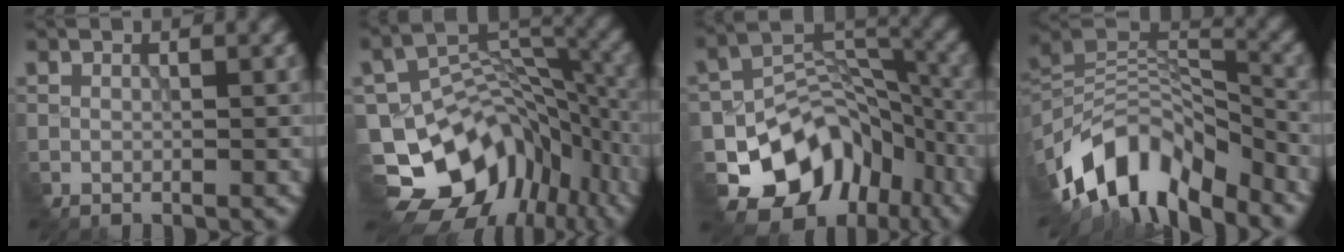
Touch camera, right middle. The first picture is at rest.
{"total": 12.4, "force": [-7.3, 8.2, 5.9], "torque": [-0.113, -0.005, -0.114]}
{"total": 10.0, "force": [-5.4, 7.2, 4.3], "torque": [-0.062, -0.004, -0.083]}
{"total": 11.4, "force": [-8.0, 5.1, 6.4], "torque": [-0.131, 0.012, -0.147]}